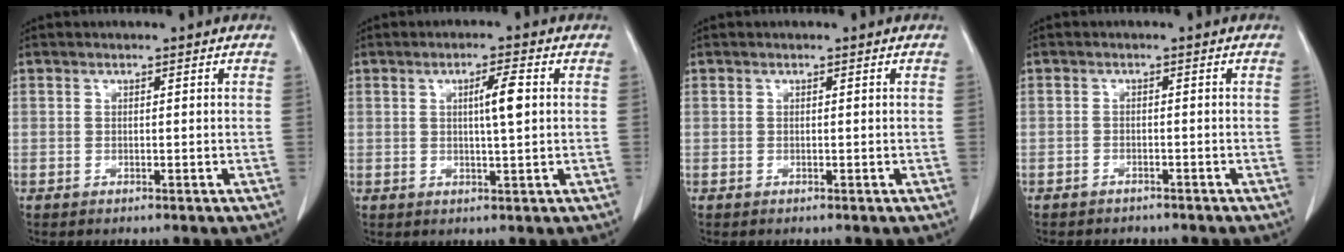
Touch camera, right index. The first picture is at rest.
{"total": 4.3, "force": [0.8, 0.2, 4.2], "torque": [-0.071, -0.001, 0.013]}
{"total": 0.0}
{"total": 3.7, "force": [-3.1, 1.7, 0.9], "torque": [-0.019, 0.000, -0.035]}